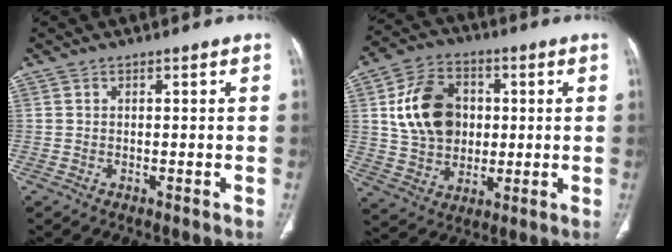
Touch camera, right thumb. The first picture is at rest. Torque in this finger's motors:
{"motor_torque": [0.96, 1.11, 0.65, -0.09, 0.14]}